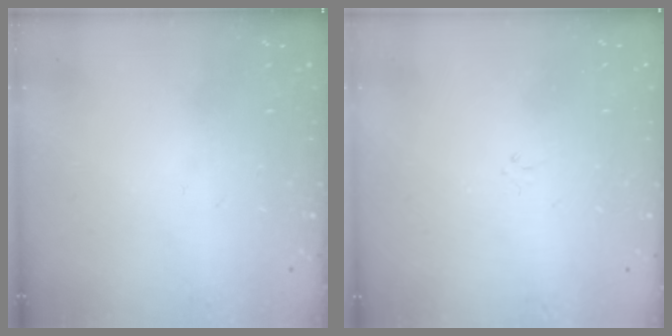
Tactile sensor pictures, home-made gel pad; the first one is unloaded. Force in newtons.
{"total": 0.0}